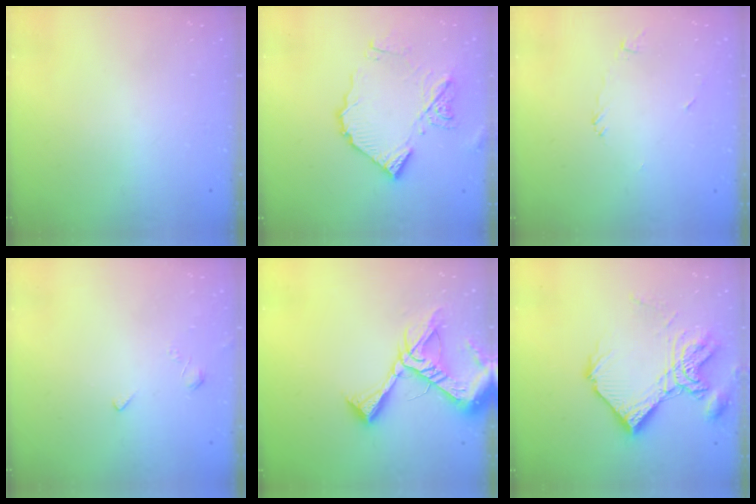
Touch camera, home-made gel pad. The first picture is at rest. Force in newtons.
{"total": 15.3, "press": 15.2, "slide": 1.8}
{"total": 4.3, "press": 4.3, "slide": 0.2}
{"total": 1.6, "press": 1.5, "slide": 0.5}
{"total": 16.0, "press": 15.9, "slide": 1.6}
{"total": 18.6, "press": 18.5, "slide": 1.9}